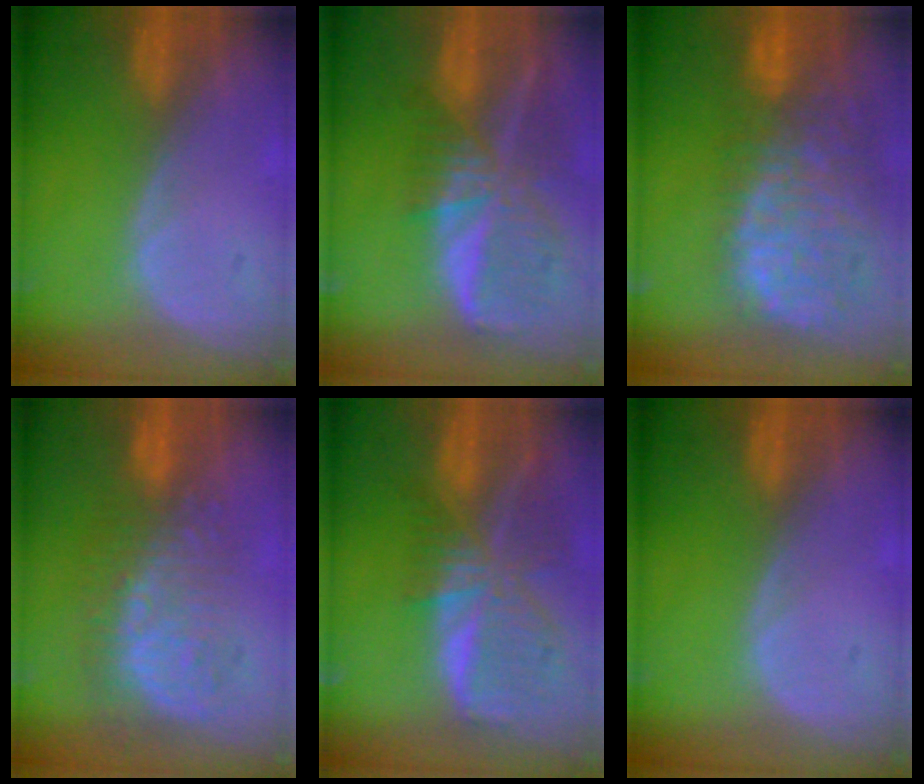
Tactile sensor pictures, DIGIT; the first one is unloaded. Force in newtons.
{"total": 9.5, "press": 8.2, "slide": 4.7}
{"total": 13.6, "press": 11.0, "slide": 7.9}
{"total": 10.0, "press": 8.7, "slide": 4.8}
{"total": 9.3, "press": 8.2, "slide": 4.5}
{"total": 0.0}